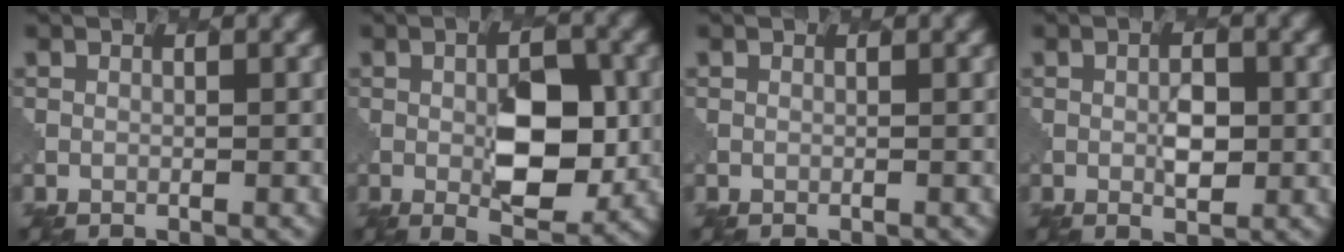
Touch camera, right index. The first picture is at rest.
{"total": 6.2, "force": [-0.2, 2.7, 5.5], "torque": [-0.081, -0.005, 0.000]}
{"total": 0.0}
{"total": 2.1, "force": [0.1, 1.1, 1.8], "torque": [-0.028, -0.003, 0.002]}